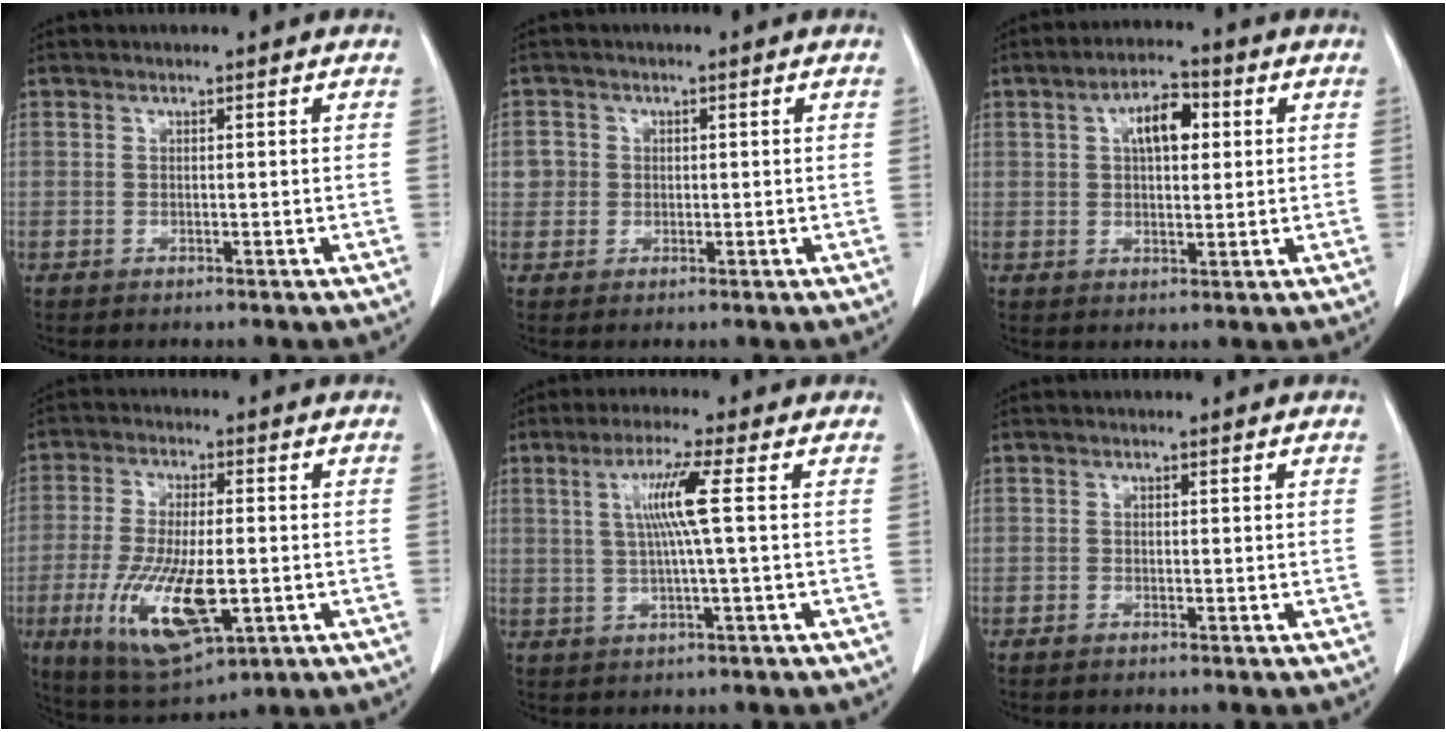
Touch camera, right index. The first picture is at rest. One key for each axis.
{"total": 3.2, "fx": 0.2, "fy": 3.1, "fz": 0.5, "tx": 0.003, "ty": 0.013, "tz": 0.004}
{"total": 7.0, "fx": 1.9, "fy": 3.3, "fz": 5.9, "tx": -0.106, "ty": 0.017, "tz": 0.032}
{"total": 14.9, "fx": -4.0, "fy": 4.9, "fz": 13.4, "tx": -0.266, "ty": -0.019, "tz": -0.058}
{"total": 6.7, "fx": 1.0, "fy": -0.8, "fz": 6.6, "tx": -0.125, "ty": 0.006, "tz": 0.025}
{"total": 1.1, "fx": -0.7, "fy": 0.6, "fz": 0.6, "tx": -0.011, "ty": 0.001, "tz": -0.009}